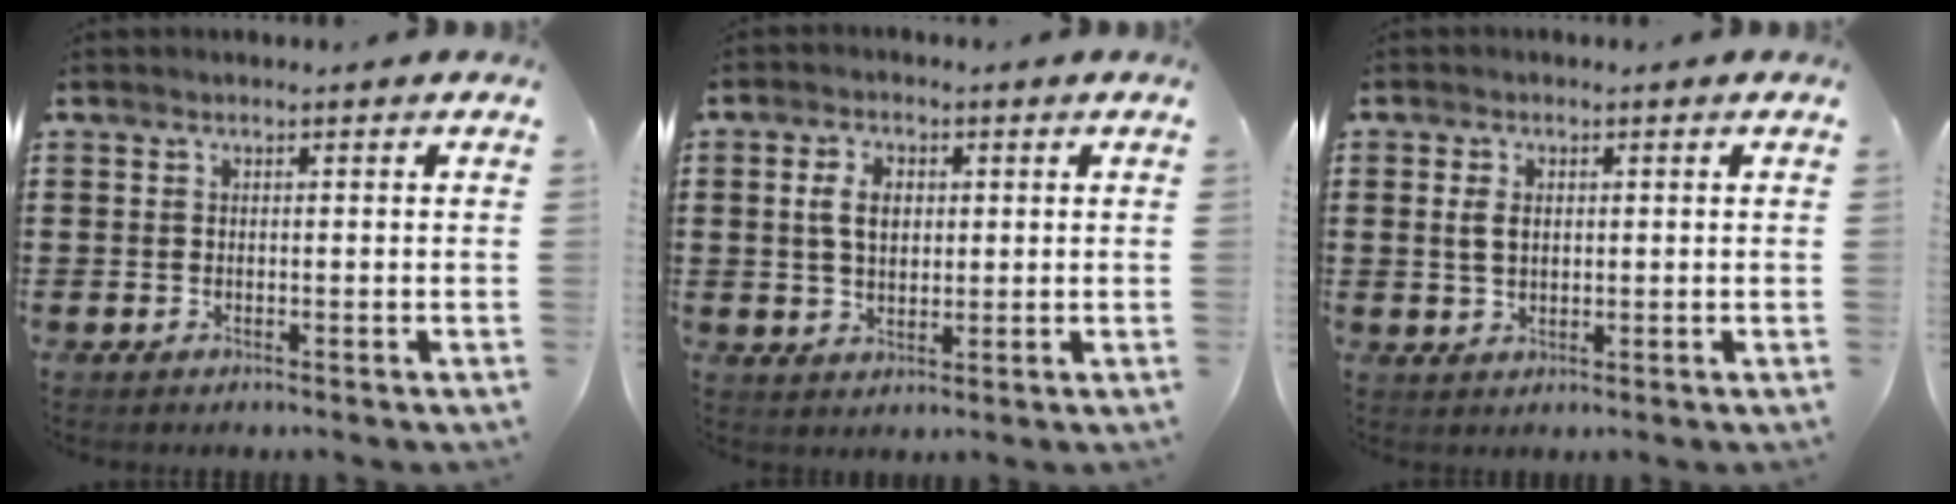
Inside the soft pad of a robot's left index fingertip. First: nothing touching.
{"total": 4.8, "force": [1.0, 3.0, 3.6], "torque": [-0.070, 0.009, 0.014]}
{"total": 2.7, "force": [0.5, 1.7, 2.0], "torque": [-0.045, 0.007, 0.008]}